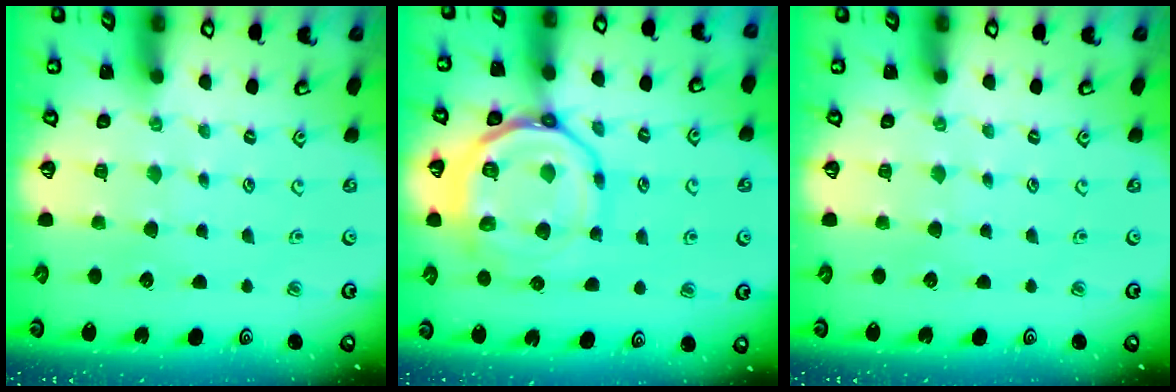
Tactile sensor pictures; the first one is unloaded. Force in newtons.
{"total": 15.0, "press": 14.9, "slide": 1.8}
{"total": 0.0}